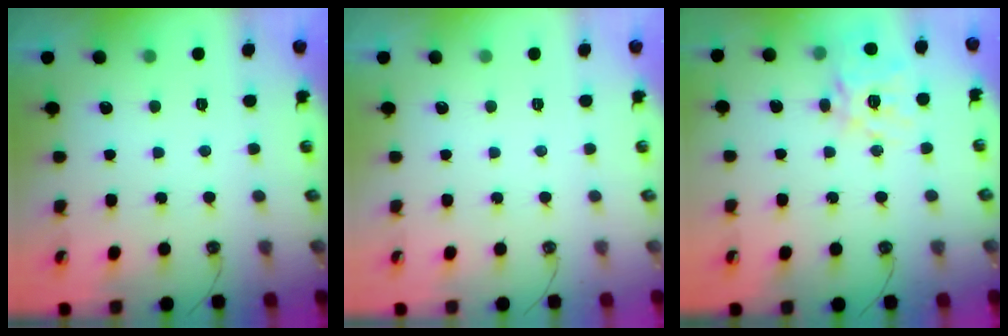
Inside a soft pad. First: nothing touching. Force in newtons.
{"total": 0.0}
{"total": 17.1, "press": 16.9, "slide": 2.2}